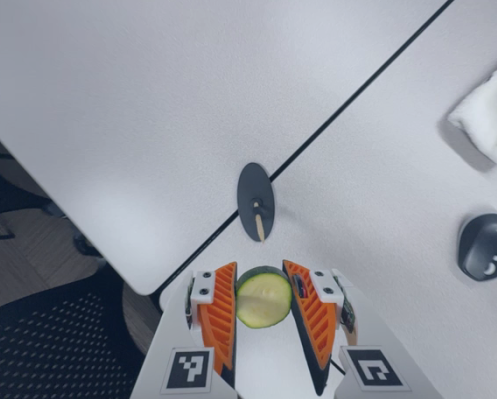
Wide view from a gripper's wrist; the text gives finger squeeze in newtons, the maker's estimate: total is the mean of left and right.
{"total": 11.8, "left": 11.9, "right": 11.6}